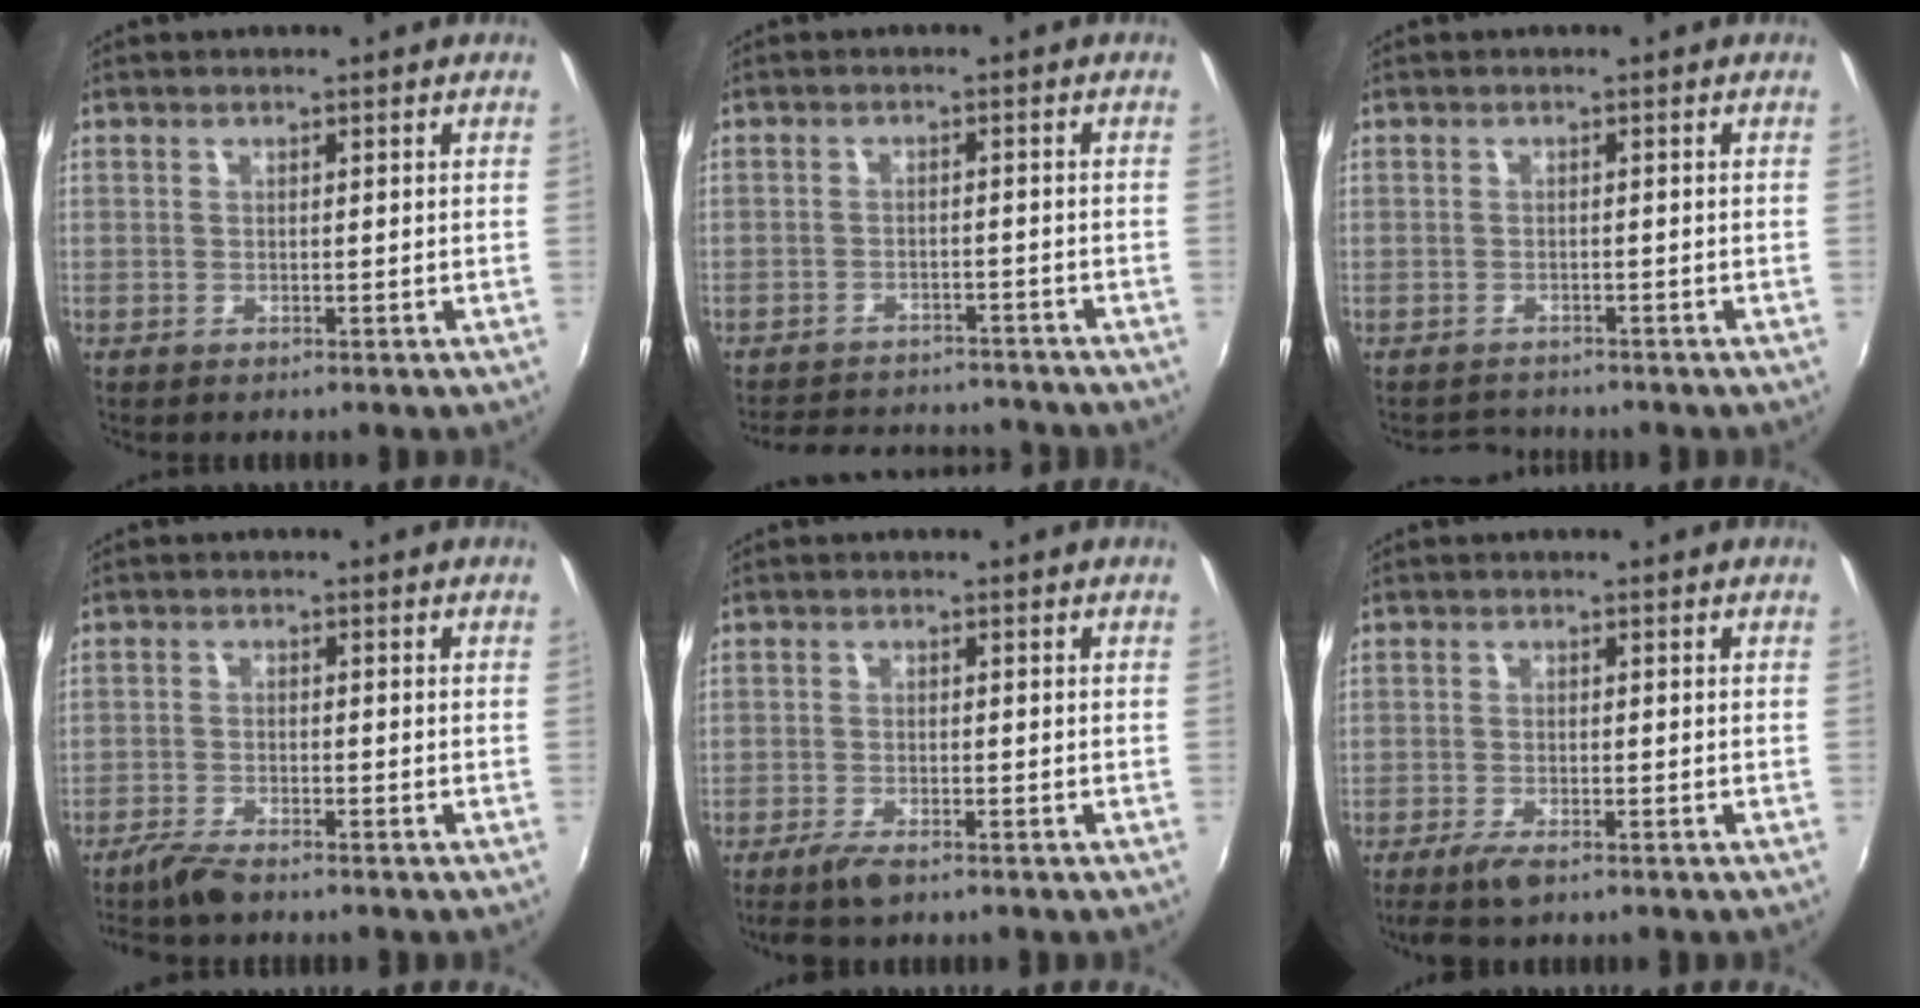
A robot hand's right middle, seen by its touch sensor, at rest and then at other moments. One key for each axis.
{"total": 12.7, "fx": -11.5, "fy": 3.6, "fz": 4.1, "tx": -0.094, "ty": 0.011, "tz": -0.157}
{"total": 2.4, "fx": -2.3, "fy": 0.6, "fz": -0.2, "tx": -0.007, "ty": 0.003, "tz": -0.041}
{"total": 4.1, "fx": -3.7, "fy": 0.6, "fz": 1.8, "tx": -0.058, "ty": -0.008, "tz": -0.074}
{"total": 3.3, "fx": -2.5, "fy": 0.8, "fz": 2.0, "tx": -0.053, "ty": -0.007, "tz": -0.051}
{"total": 3.7, "fx": -2.7, "fy": 0.9, "fz": 2.3, "tx": -0.059, "ty": -0.011, "tz": -0.053}